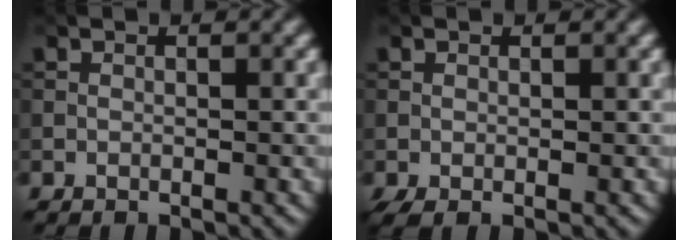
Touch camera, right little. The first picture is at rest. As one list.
[{"total": 0.9, "force": [-0.1, 0.3, 0.8], "torque": [-0.022, -0.002, -0.001]}]